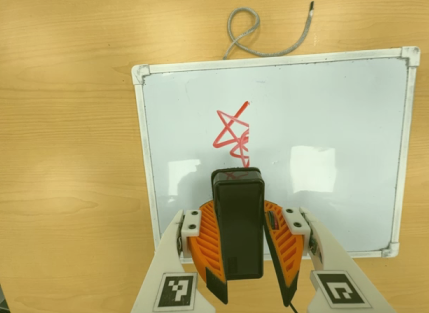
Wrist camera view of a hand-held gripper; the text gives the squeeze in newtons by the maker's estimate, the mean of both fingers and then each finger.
{"total": 11.4, "left": 10.0, "right": 12.7}